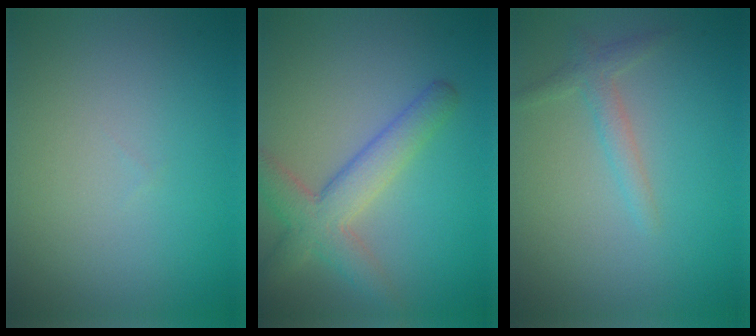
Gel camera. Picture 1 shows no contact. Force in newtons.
{"total": 4.6, "press": 4.6, "slide": 0.3}
{"total": 1.7, "press": 1.7, "slide": 0.1}